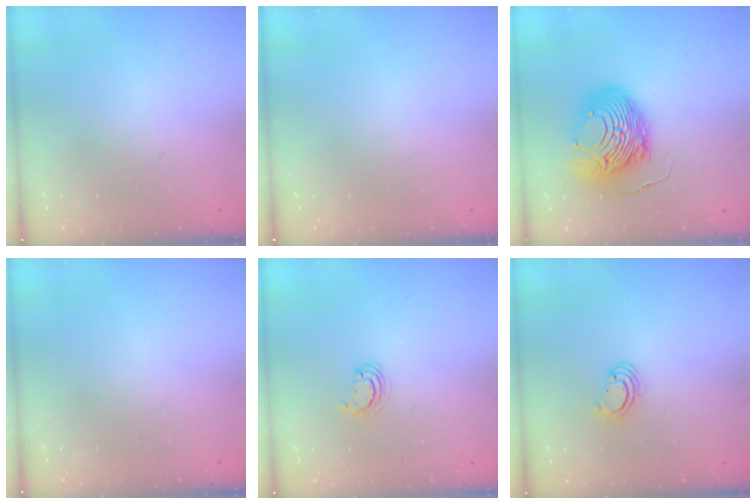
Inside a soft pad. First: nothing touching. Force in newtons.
{"total": 0.0}
{"total": 14.7, "press": 14.6, "slide": 1.4}
{"total": 0.0}
{"total": 3.0, "press": 3.0, "slide": 0.2}
{"total": 2.8, "press": 2.8, "slide": 0.2}